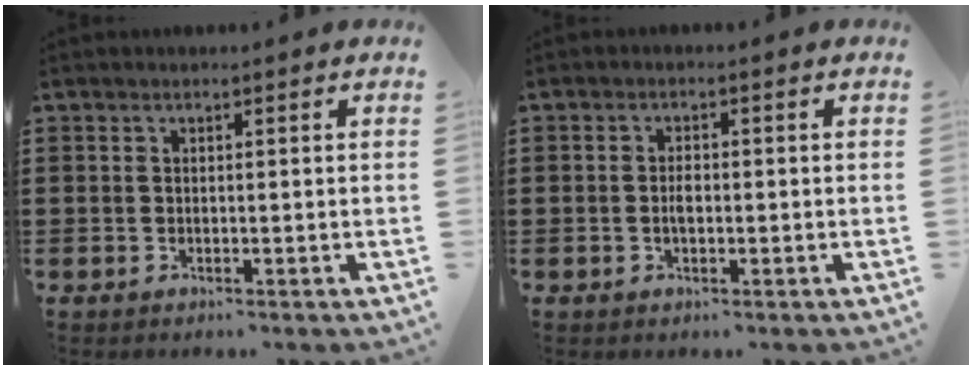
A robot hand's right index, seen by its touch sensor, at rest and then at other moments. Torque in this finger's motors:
{"motor_torque": [2.14, 0.00, 0.07, 0.07]}